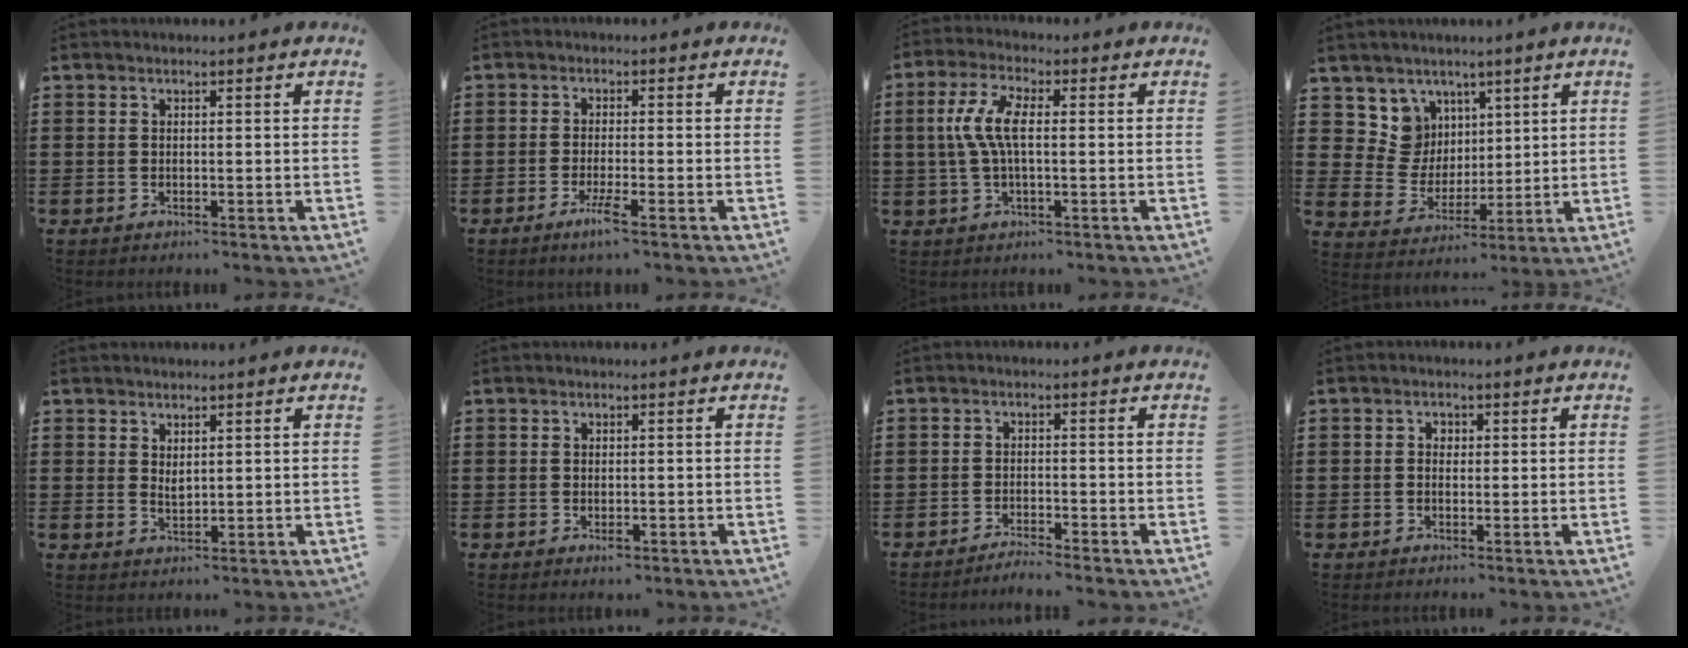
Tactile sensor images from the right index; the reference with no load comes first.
{"total": 3.4, "force": [-2.1, 0.1, 2.7], "torque": [-0.058, -0.014, -0.038]}
{"total": 6.5, "force": [-0.1, 2.4, 6.1], "torque": [-0.140, -0.001, -0.010]}
{"total": 7.6, "force": [3.8, 6.5, 0.8], "torque": [-0.061, -0.016, 0.076]}
{"total": 1.6, "force": [1.0, 0.6, 1.1], "torque": [-0.021, 0.002, 0.018]}
{"total": 1.2, "force": [-0.5, 0.5, 1.0], "torque": [-0.019, -0.004, -0.008]}
{"total": 2.2, "force": [-2.1, -0.4, 0.2], "torque": [-0.007, 0.000, -0.043]}
{"total": 1.2, "force": [-0.1, 0.9, 0.9], "torque": [-0.017, 0.005, -0.003]}